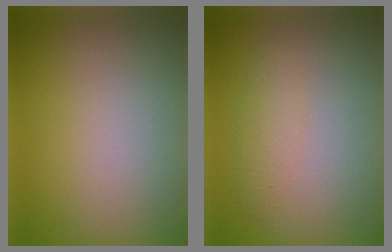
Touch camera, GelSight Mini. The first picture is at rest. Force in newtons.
{"total": 1.6, "press": 1.6, "slide": 0.0}